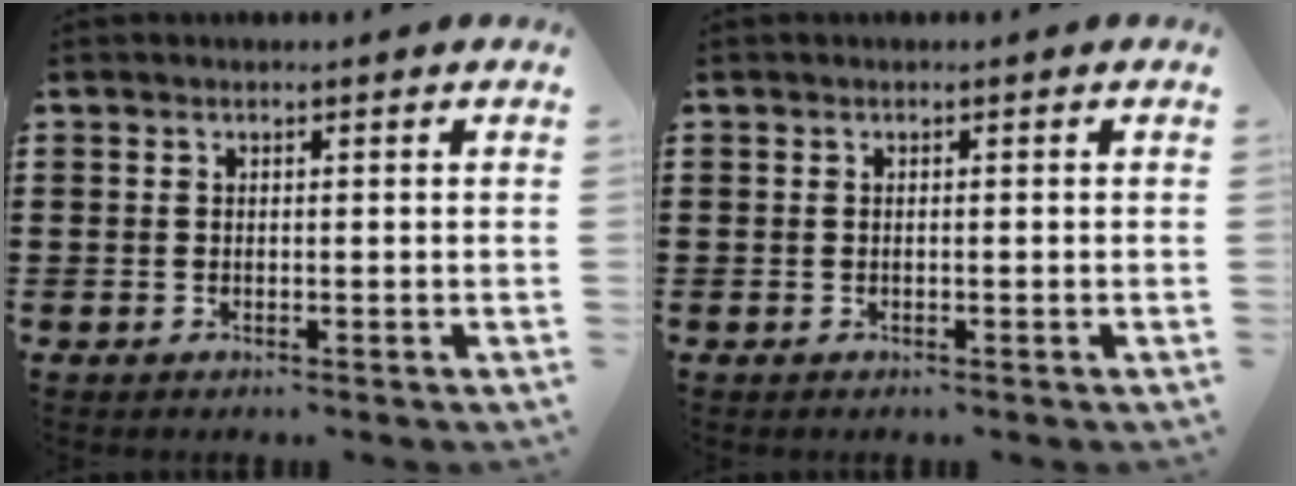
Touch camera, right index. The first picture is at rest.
{"total": 0.0}